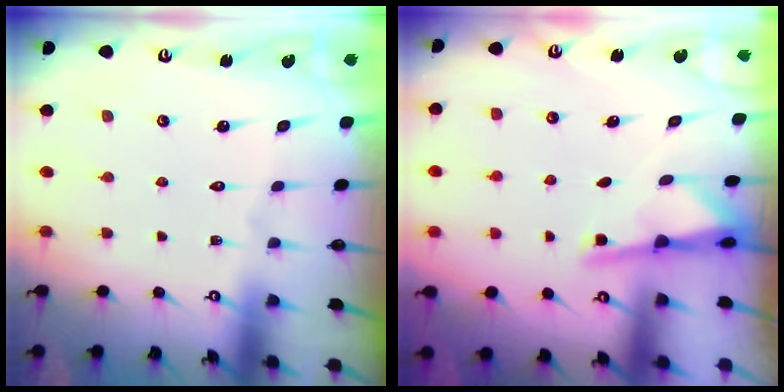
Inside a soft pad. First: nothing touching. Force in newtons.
{"total": 3.0, "press": 2.9, "slide": 0.6}